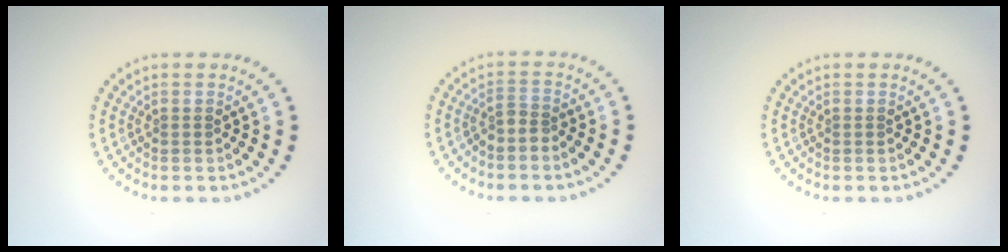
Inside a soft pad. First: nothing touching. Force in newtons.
{"total": 1.6, "press": 1.2, "slide": 1.0}
{"total": 0.0}